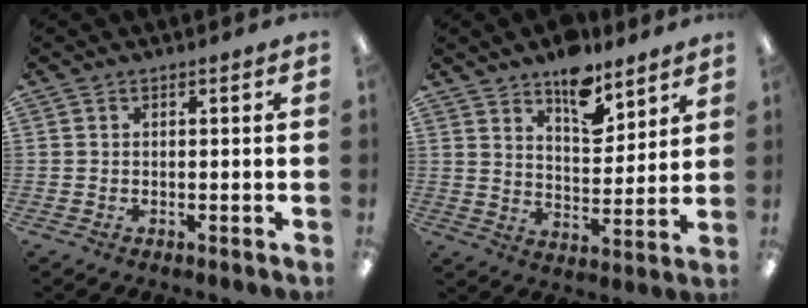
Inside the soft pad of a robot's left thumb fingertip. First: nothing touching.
{"total": 10.8, "force": [8.5, 4.7, 4.8], "torque": [-0.058, -0.056, 0.148]}